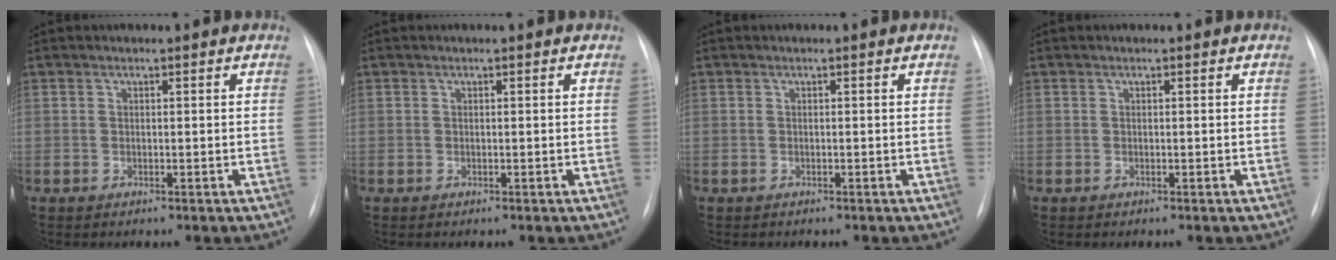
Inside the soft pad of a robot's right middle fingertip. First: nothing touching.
{"total": 0.0}
{"total": 0.0}
{"total": 0.0}